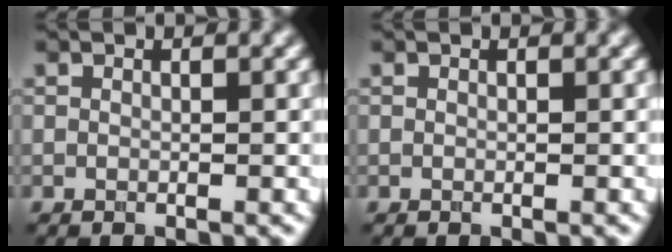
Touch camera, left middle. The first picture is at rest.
{"total": 0.0}